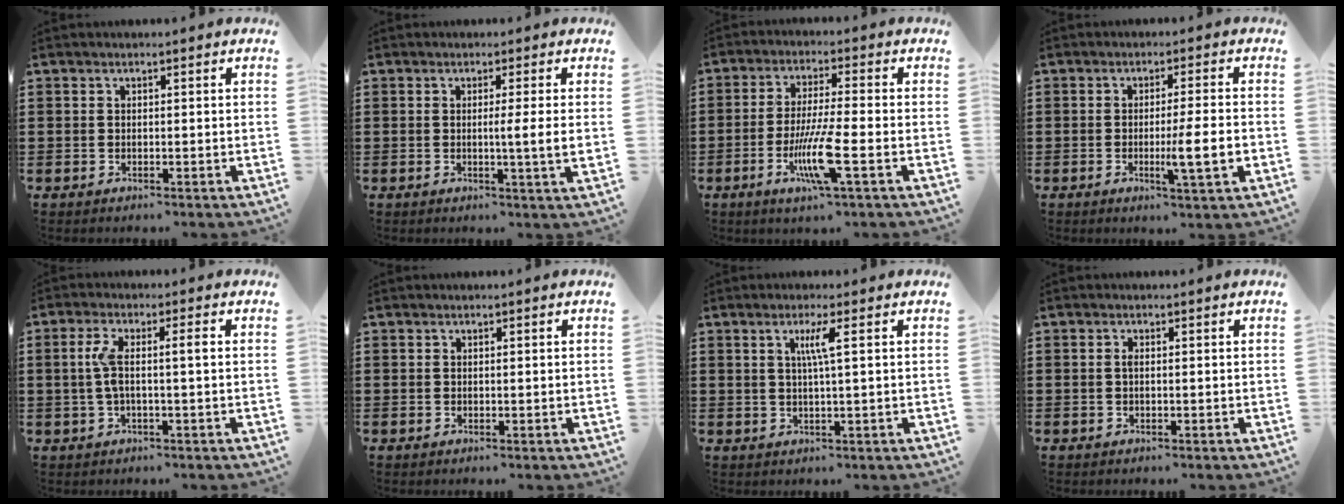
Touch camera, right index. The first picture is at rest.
{"total": 4.2, "force": [0.0, -0.5, 4.2], "torque": [-0.076, -0.010, -0.003]}
{"total": 9.1, "force": [-3.2, 0.9, 8.5], "torque": [-0.171, -0.018, -0.061]}
{"total": 6.7, "force": [-1.5, 0.2, 6.6], "torque": [-0.098, -0.015, -0.026]}
{"total": 4.7, "force": [0.1, 0.6, 4.6], "torque": [-0.100, -0.001, -0.009]}
{"total": 0.0}
{"total": 3.3, "force": [0.9, -0.3, 3.2], "torque": [-0.064, -0.003, 0.011]}
{"total": 0.8, "force": [0.0, 0.2, 0.8], "torque": [-0.016, -0.002, 0.001]}